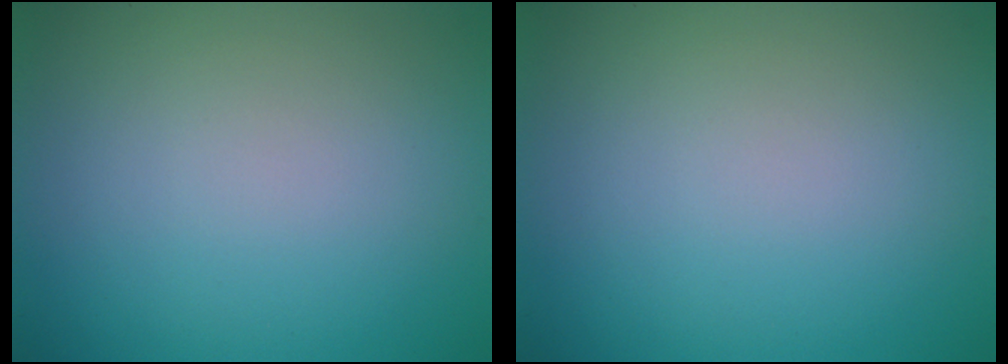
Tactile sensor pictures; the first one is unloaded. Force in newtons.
{"total": 0.0}